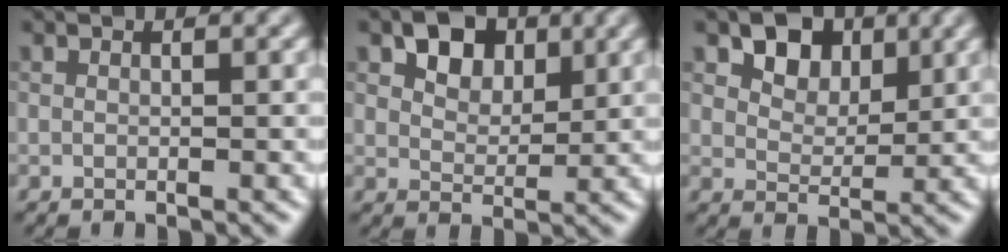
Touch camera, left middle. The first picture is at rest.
{"total": 3.4, "force": [1.5, 2.4, 1.9], "torque": [-0.034, 0.002, 0.027]}
{"total": 3.3, "force": [1.6, 2.3, 1.7], "torque": [-0.034, -0.001, 0.027]}